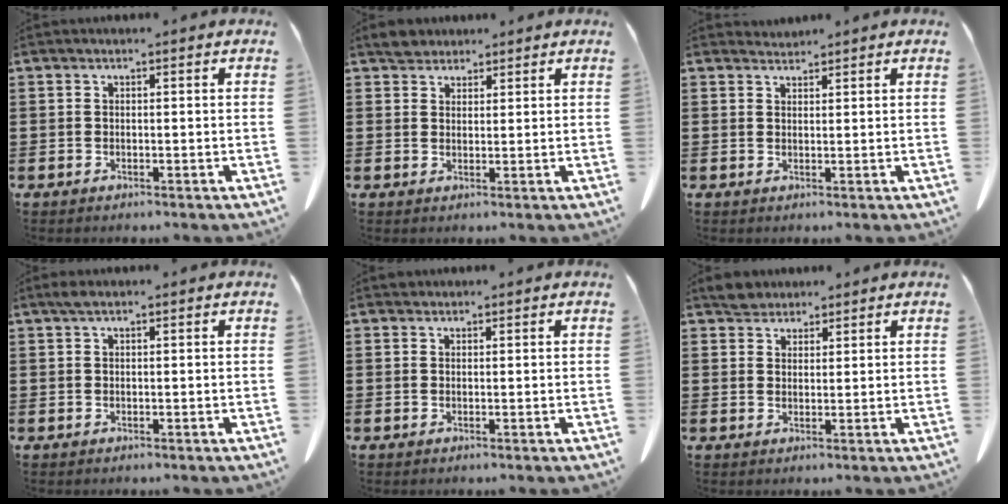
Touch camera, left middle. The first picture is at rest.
{"total": 2.7, "force": [2.4, 1.2, 0.3], "torque": [-0.006, 0.004, 0.045]}
{"total": 1.3, "force": [1.3, 0.2, -0.1], "torque": [-0.001, 0.001, 0.025]}
{"total": 1.0, "force": [0.5, 0.3, 0.9], "torque": [-0.018, 0.004, 0.008]}
{"total": 0.5, "force": [0.4, 0.3, 0.0], "torque": [-0.002, 0.002, 0.008]}
{"total": 2.9, "force": [2.6, 1.2, 0.4], "torque": [-0.009, 0.000, 0.050]}